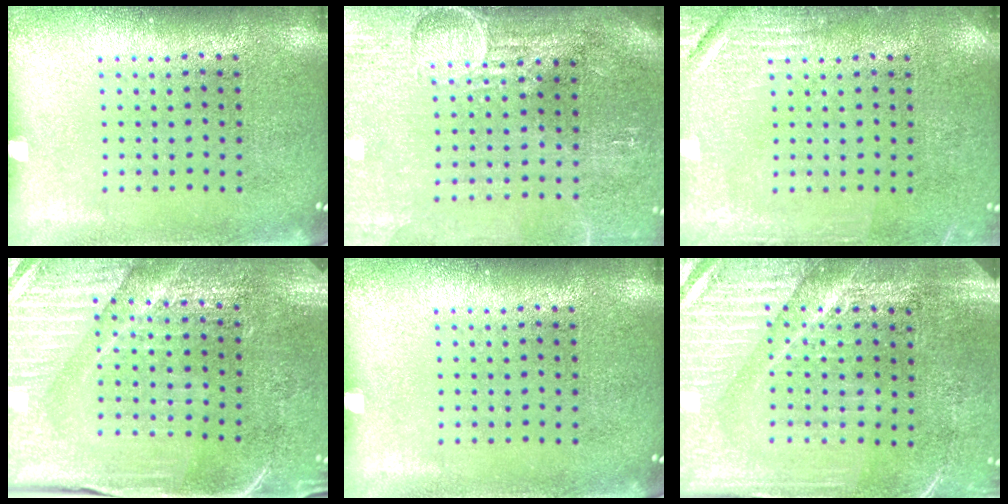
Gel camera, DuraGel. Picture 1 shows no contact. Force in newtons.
{"total": 3.8, "press": 3.4, "slide": 1.6}
{"total": 2.7, "press": 2.7, "slide": 0.4}
{"total": 3.8, "press": 3.8, "slide": 0.5}
{"total": 0.0}
{"total": 4.0, "press": 3.9, "slide": 1.0}